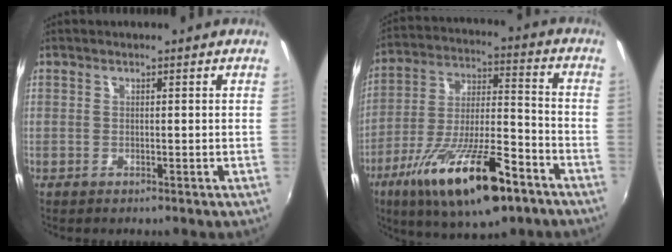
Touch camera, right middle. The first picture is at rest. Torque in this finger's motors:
{"motor_torque": [1.46, -0.68, 1.05, 0.21]}